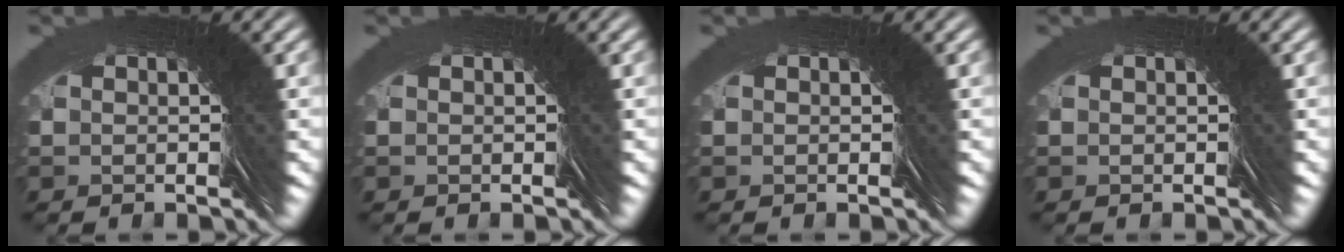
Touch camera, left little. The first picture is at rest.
{"total": 0.0}
{"total": 0.0}
{"total": 0.0}